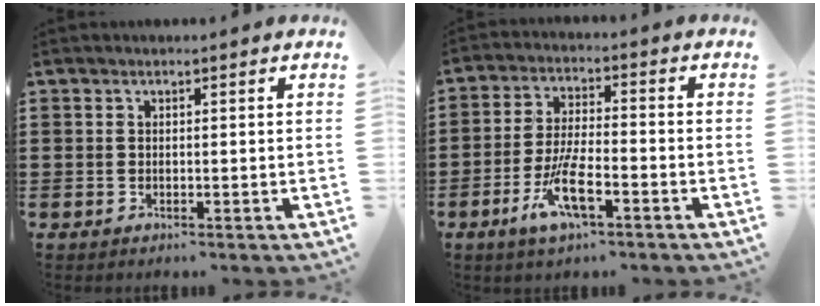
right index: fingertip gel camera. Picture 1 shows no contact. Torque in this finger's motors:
{"motor_torque": [1.14, -0.16, 0.49, 0.21]}